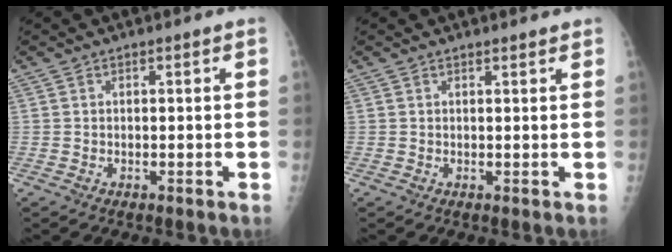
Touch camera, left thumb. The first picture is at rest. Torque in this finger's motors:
{"motor_torque": [0.01, 0.19, -0.34, -0.14, 0.02]}